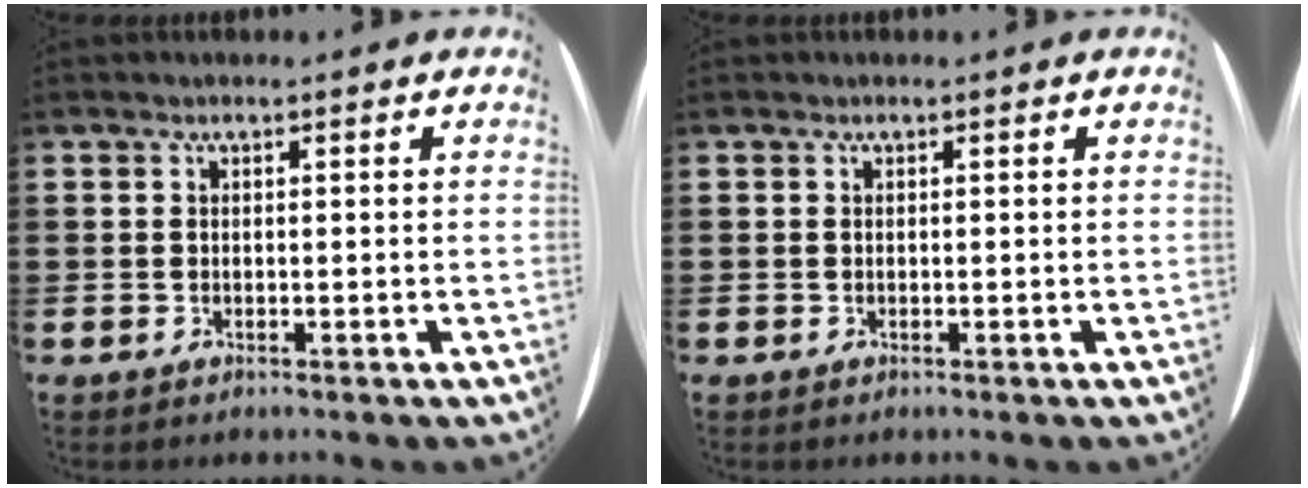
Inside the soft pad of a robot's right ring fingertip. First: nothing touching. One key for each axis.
{"total": 0.0}